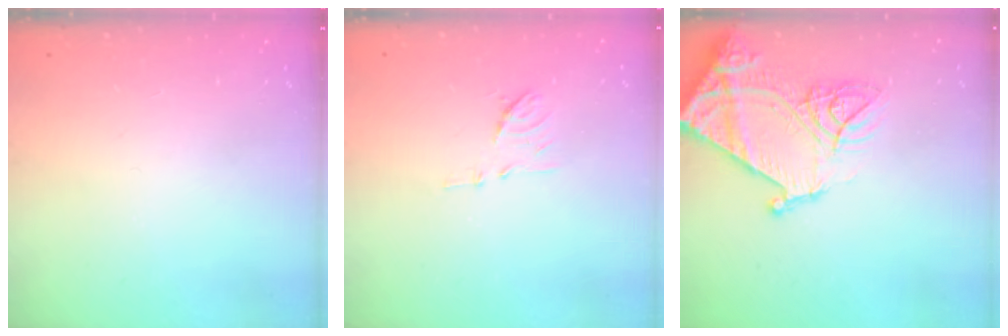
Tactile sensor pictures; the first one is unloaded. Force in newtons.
{"total": 7.5, "press": 7.5, "slide": 0.8}
{"total": 19.9, "press": 19.8, "slide": 2.1}